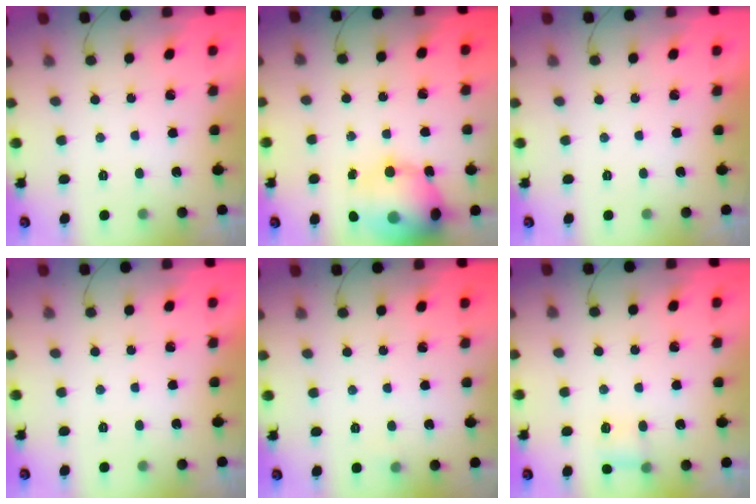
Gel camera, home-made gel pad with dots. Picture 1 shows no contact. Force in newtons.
{"total": 16.8, "press": 16.6, "slide": 2.3}
{"total": 0.0}
{"total": 0.0}
{"total": 3.7, "press": 3.6, "slide": 1.0}
{"total": 4.2, "press": 4.0, "slide": 1.1}